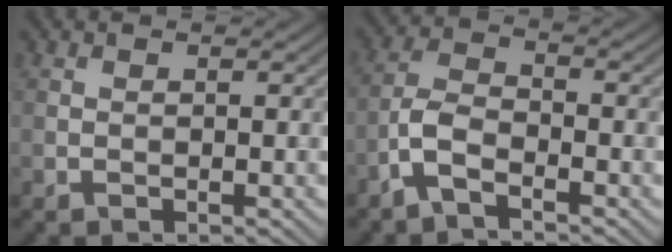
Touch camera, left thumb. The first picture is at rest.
{"total": 4.3, "force": [-3.0, 1.5, 2.8], "torque": [-0.061, 0.003, -0.074]}